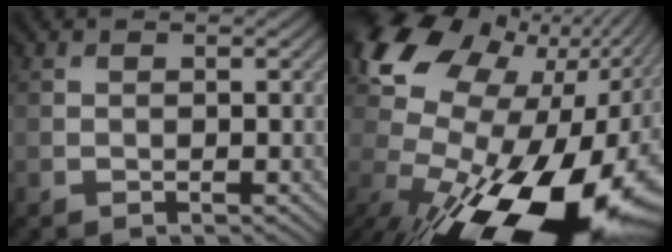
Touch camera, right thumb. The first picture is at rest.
{"total": 20.2, "force": [-1.3, 13.1, 15.3], "torque": [-0.253, -0.046, -0.009]}